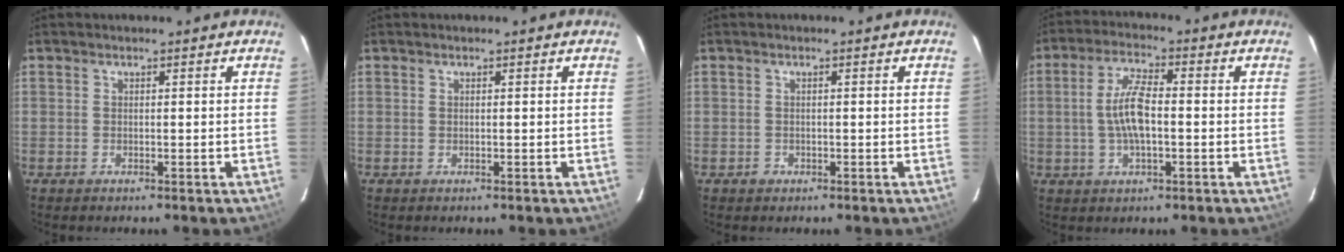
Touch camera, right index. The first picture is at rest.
{"total": 0.0}
{"total": 1.3, "force": [-0.6, 1.2, 0.0], "torque": [0.000, 0.004, -0.006]}
{"total": 7.6, "force": [-0.7, 2.6, 7.1], "torque": [-0.141, 0.007, -0.012]}